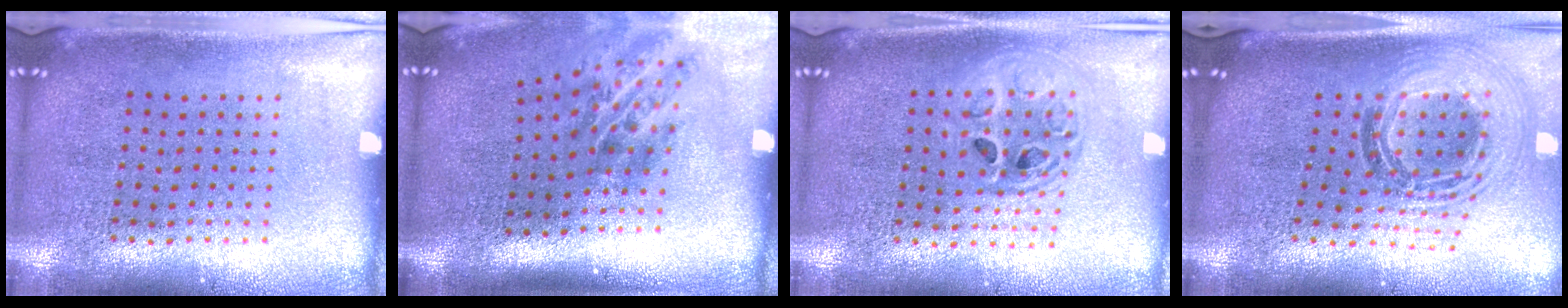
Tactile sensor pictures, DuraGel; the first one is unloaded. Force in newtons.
{"total": 1.9, "press": 1.2, "slide": 1.5}
{"total": 1.4, "press": 1.2, "slide": 0.7}
{"total": 1.6, "press": 1.4, "slide": 0.8}